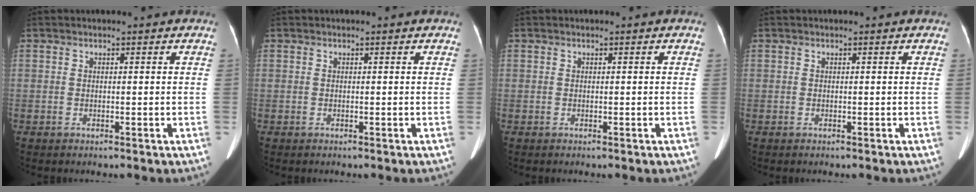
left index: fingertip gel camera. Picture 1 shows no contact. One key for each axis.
{"total": 0.0}
{"total": 0.0}
{"total": 0.0}